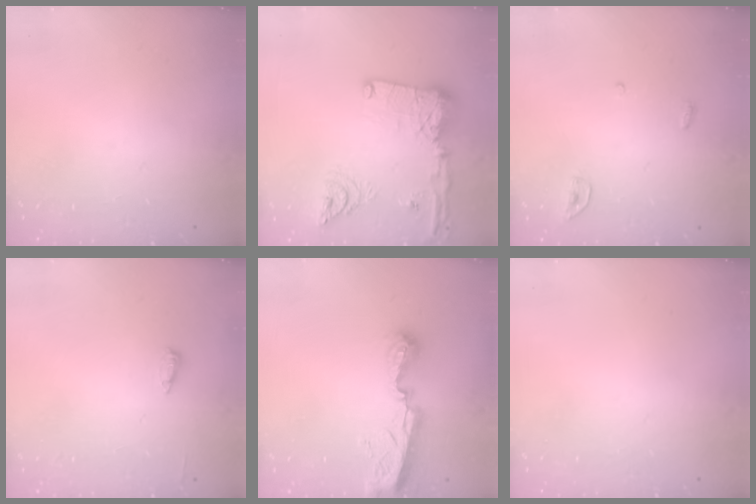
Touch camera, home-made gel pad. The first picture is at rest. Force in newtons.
{"total": 20.1, "press": 19.9, "slide": 3.0}
{"total": 3.4, "press": 3.4, "slide": 0.3}
{"total": 4.5, "press": 4.4, "slide": 1.0}
{"total": 9.1, "press": 9.1, "slide": 0.6}
{"total": 0.0}